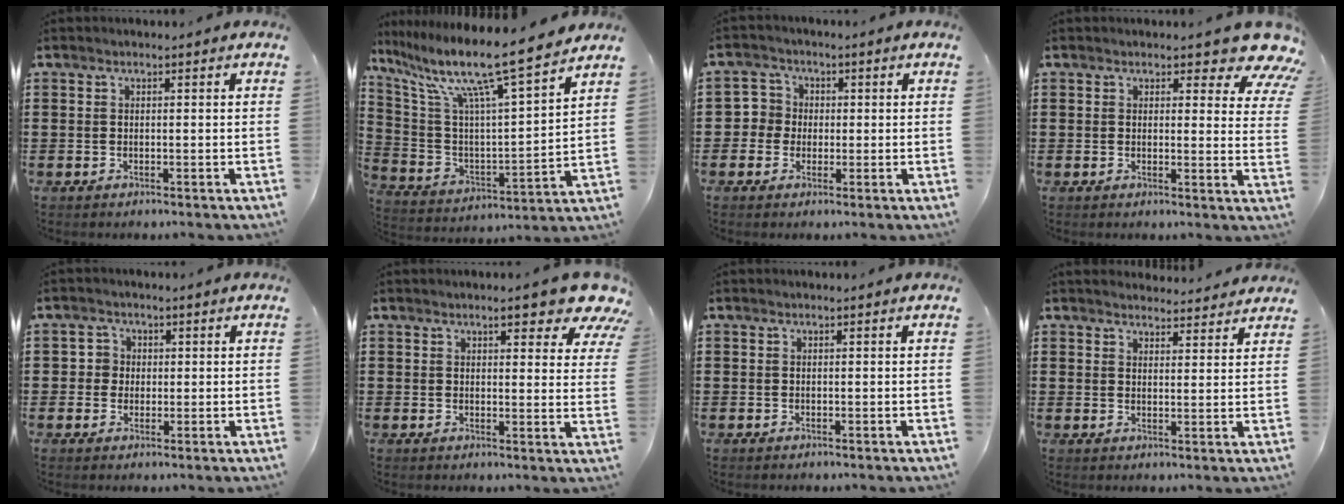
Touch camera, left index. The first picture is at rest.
{"total": 12.9, "force": [9.9, 0.3, 8.2], "torque": [-0.185, -0.067, 0.157]}
{"total": 3.7, "force": [-0.6, 3.6, 0.3], "torque": [-0.026, 0.009, -0.016]}
{"total": 5.7, "force": [4.5, 1.6, 3.2], "torque": [-0.046, -0.024, 0.073]}
{"total": 2.4, "force": [0.0, 2.4, 0.3], "torque": [-0.018, 0.009, -0.005]}
{"total": 7.6, "force": [5.5, 1.8, 4.8], "torque": [-0.068, -0.019, 0.090]}
{"total": 0.0}
{"total": 3.2, "force": [3.1, 0.4, 0.1], "torque": [-0.002, -0.016, 0.057]}